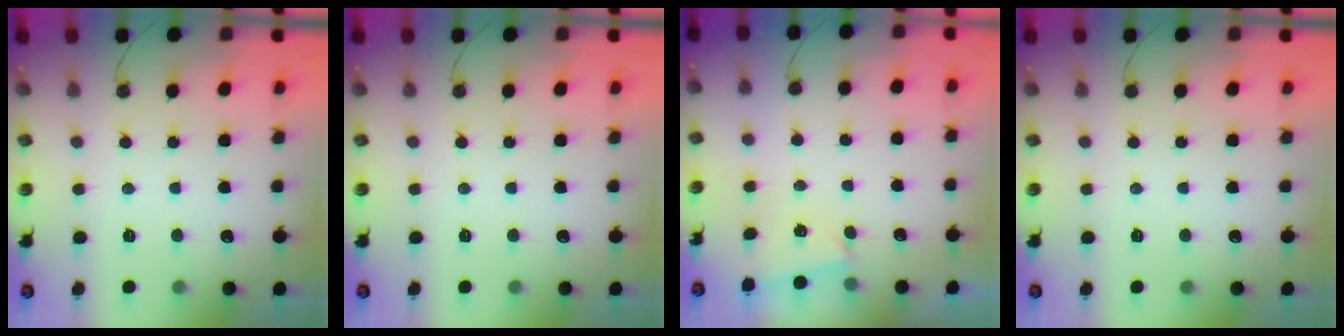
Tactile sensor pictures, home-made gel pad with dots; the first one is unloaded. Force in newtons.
{"total": 0.0}
{"total": 1.0, "press": 0.9, "slide": 0.4}
{"total": 0.0}